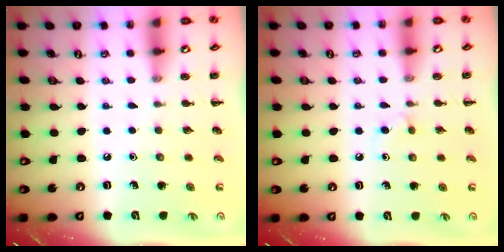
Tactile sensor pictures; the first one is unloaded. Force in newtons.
{"total": 2.2, "press": 2.0, "slide": 1.0}